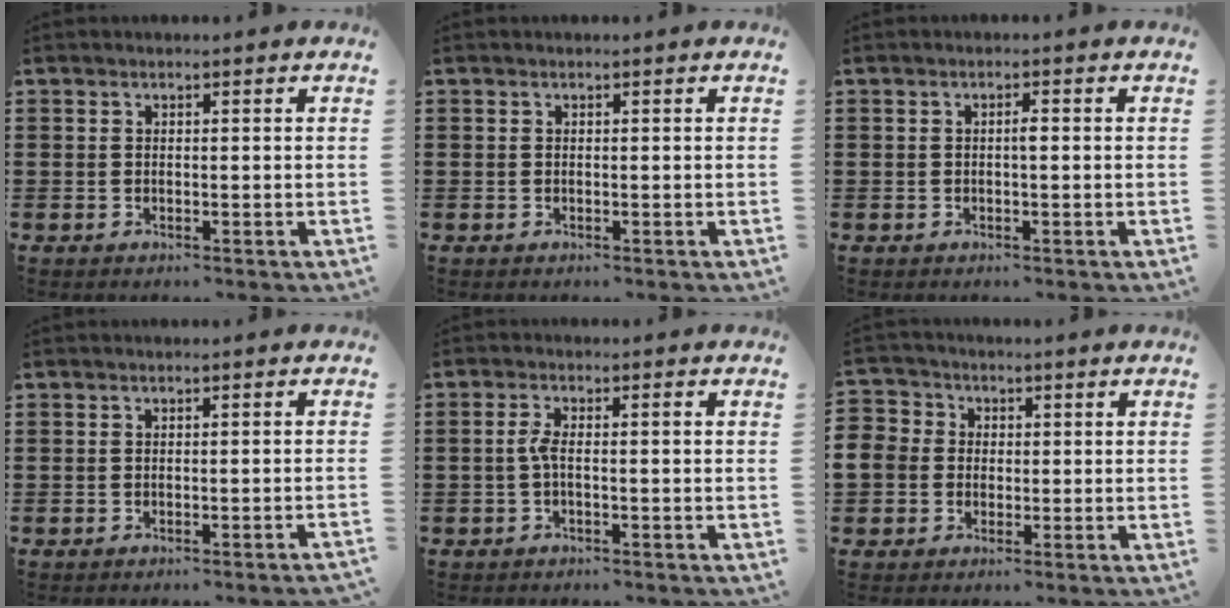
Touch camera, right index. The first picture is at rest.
{"total": 0.0}
{"total": 1.1, "force": [-0.1, 0.2, 1.1], "torque": [-0.021, -0.002, -0.001]}
{"total": 0.8, "force": [-0.7, -0.2, 0.4], "torque": [-0.008, -0.003, -0.013]}
{"total": 2.7, "force": [-0.5, 0.5, 2.6], "torque": [-0.063, -0.002, -0.015]}
{"total": 4.6, "force": [-0.3, 4.5, 1.0], "torque": [-0.058, 0.005, -0.015]}